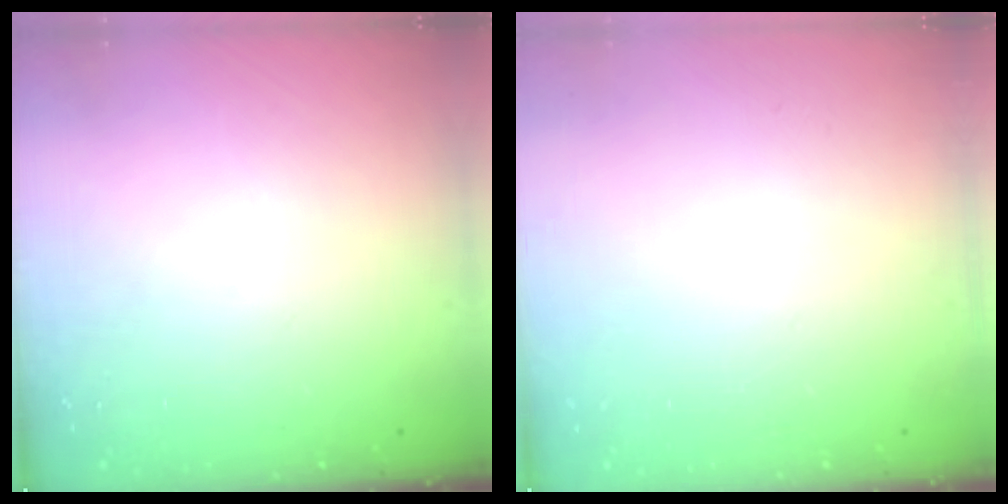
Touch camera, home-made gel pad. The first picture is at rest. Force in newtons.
{"total": 0.0}